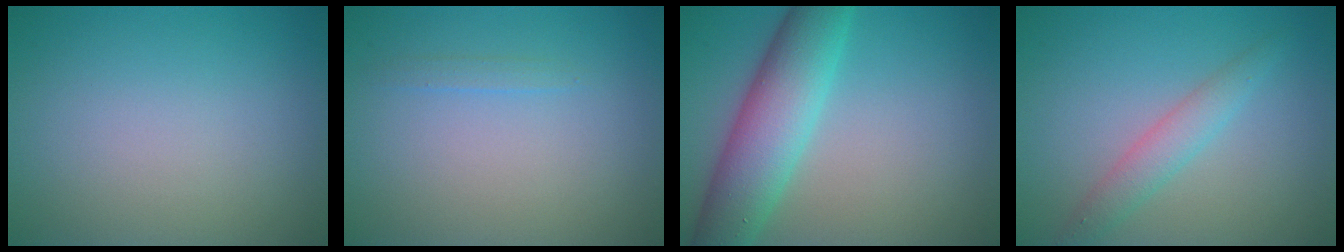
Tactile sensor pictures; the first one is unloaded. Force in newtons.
{"total": 0.7, "press": 0.7, "slide": 0.1}
{"total": 7.1, "press": 7.1, "slide": 0.3}
{"total": 2.3, "press": 2.3, "slide": 0.1}